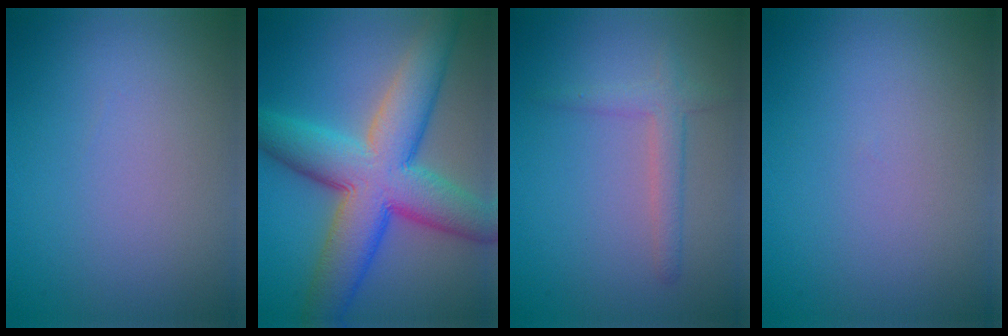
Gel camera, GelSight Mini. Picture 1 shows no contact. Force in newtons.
{"total": 11.1, "press": 11.1, "slide": 0.3}
{"total": 2.1, "press": 2.1, "slide": 0.1}
{"total": 0.0}